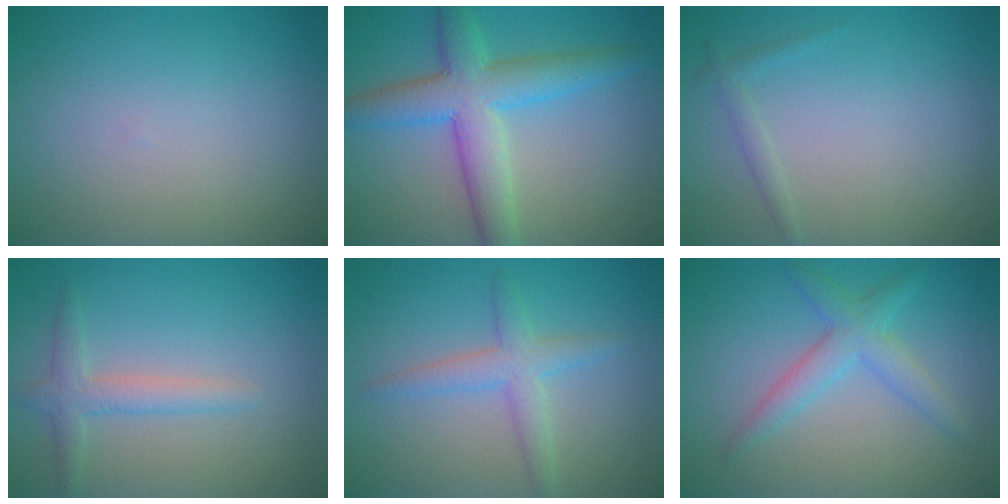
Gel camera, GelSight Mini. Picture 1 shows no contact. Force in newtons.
{"total": 6.6, "press": 6.6, "slide": 0.1}
{"total": 1.0, "press": 1.0, "slide": 0.0}
{"total": 2.4, "press": 2.4, "slide": 0.1}
{"total": 2.9, "press": 2.9, "slide": 0.1}
{"total": 3.1, "press": 3.1, "slide": 0.1}